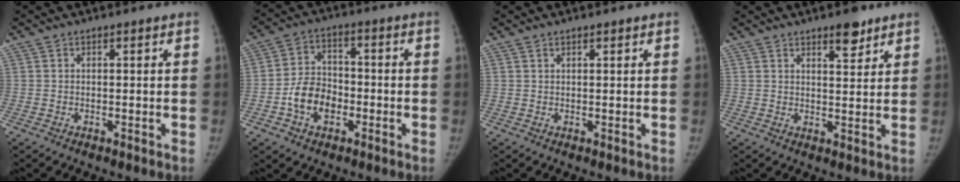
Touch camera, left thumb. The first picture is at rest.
{"total": 9.0, "force": [-2.9, 6.6, 5.5], "torque": [-0.078, 0.026, -0.056]}
{"total": 0.8, "force": [0.6, 0.2, 0.4], "torque": [-0.008, -0.002, 0.011]}
{"total": 5.1, "force": [3.6, 1.8, 3.1], "torque": [-0.029, -0.023, 0.052]}